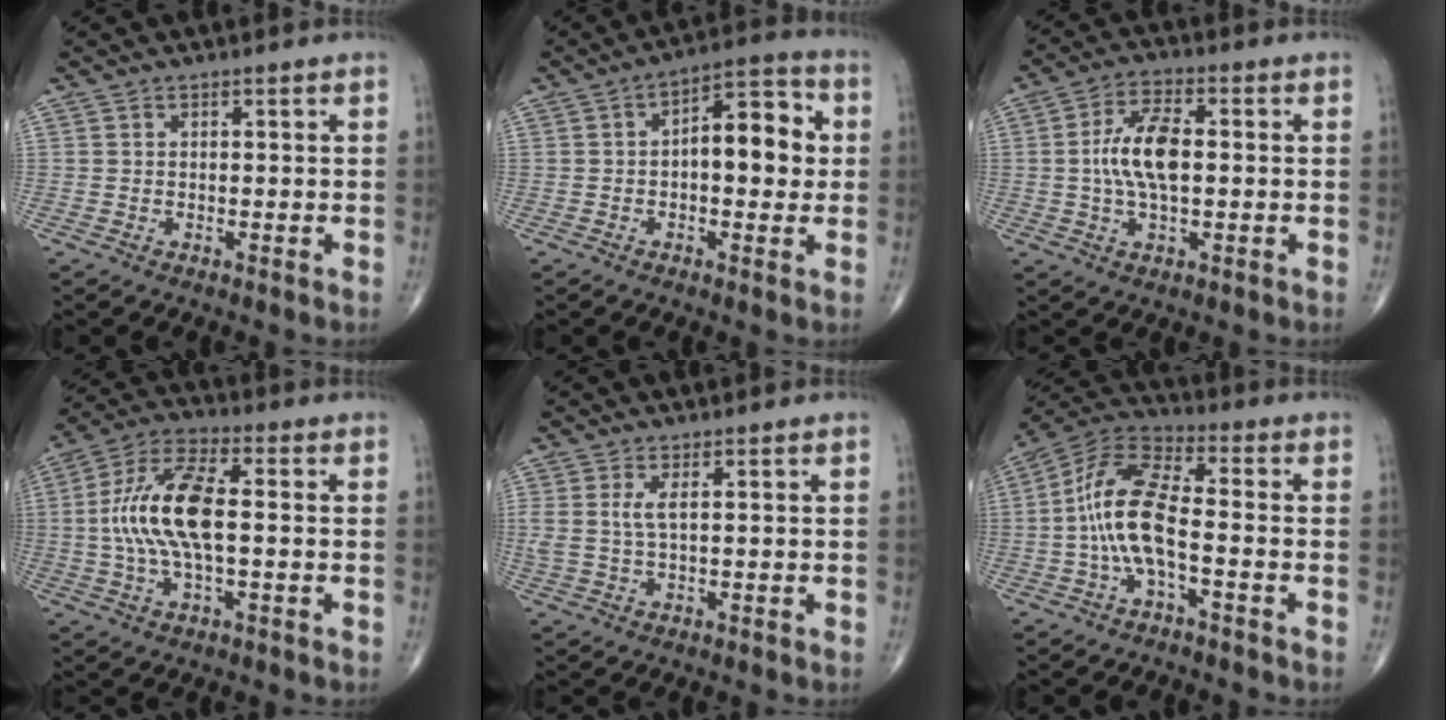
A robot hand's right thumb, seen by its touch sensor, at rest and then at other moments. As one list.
[{"total": 11.1, "force": [0.6, 5.4, 9.7], "torque": [-0.107, 0.026, 0.002]}, {"total": 9.8, "force": [0.2, 4.4, 8.7], "torque": [-0.172, 0.010, 0.000]}, {"total": 14.0, "force": [0.0, 5.4, 12.9], "torque": [-0.274, 0.025, -0.004]}, {"total": 2.7, "force": [0.8, 0.5, 2.5], "torque": [-0.068, 0.004, 0.024]}, {"total": 11.9, "force": [-2.1, 4.3, 11.0], "torque": [-0.234, 0.042, -0.047]}]